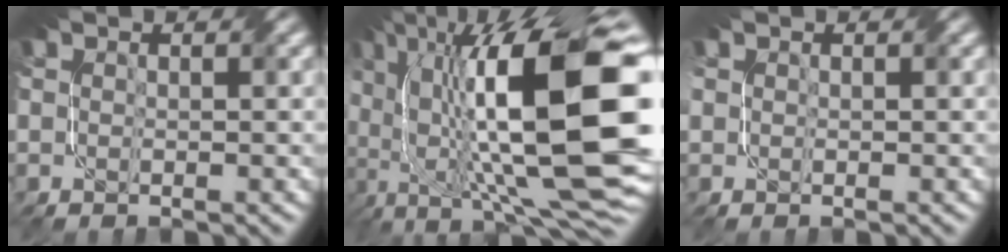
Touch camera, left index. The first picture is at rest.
{"total": 19.4, "force": [2.3, 8.0, 17.5], "torque": [-0.278, 0.003, 0.052]}
{"total": 0.8, "force": [0.5, 0.7, 0.2], "torque": [-0.005, 0.004, 0.011]}